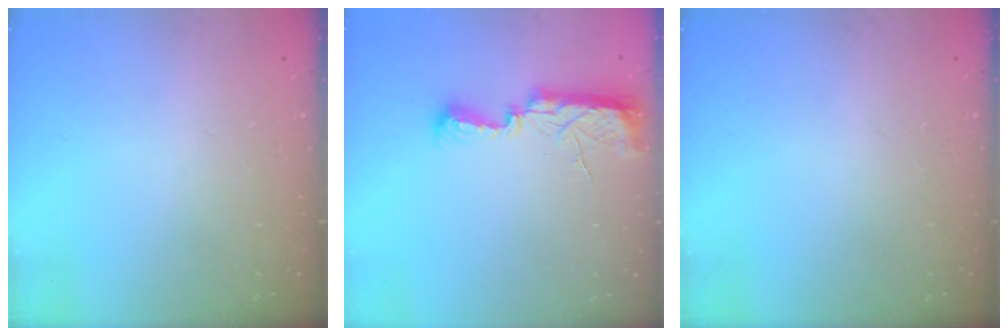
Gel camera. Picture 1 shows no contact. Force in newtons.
{"total": 10.6, "press": 9.2, "slide": 5.3}
{"total": 0.0}